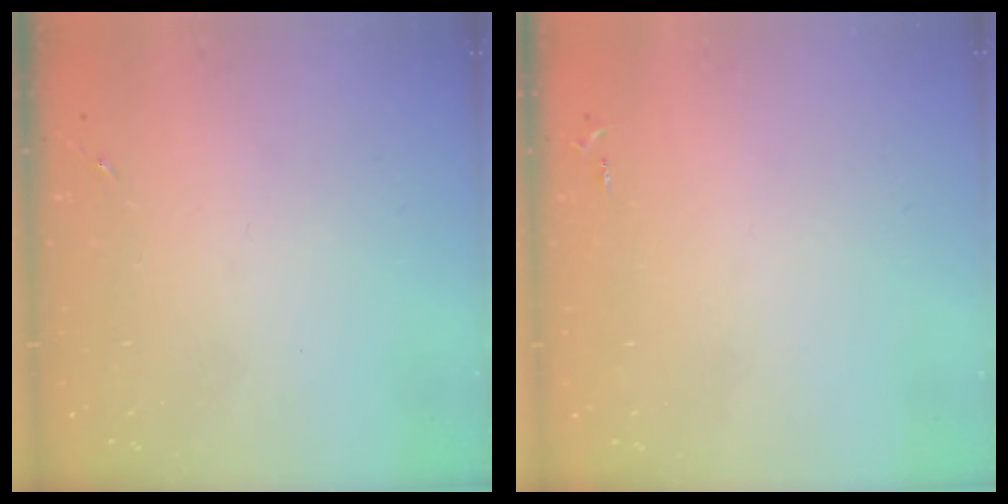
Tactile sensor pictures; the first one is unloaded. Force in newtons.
{"total": 2.6, "press": 2.6, "slide": 0.3}